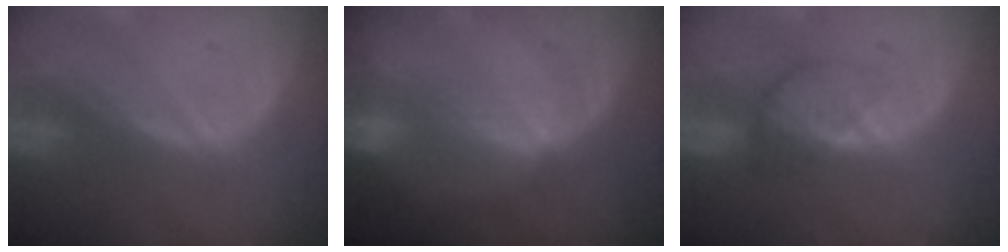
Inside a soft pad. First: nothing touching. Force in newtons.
{"total": 3.0, "press": 2.8, "slide": 1.1}
{"total": 4.2, "press": 3.7, "slide": 1.9}